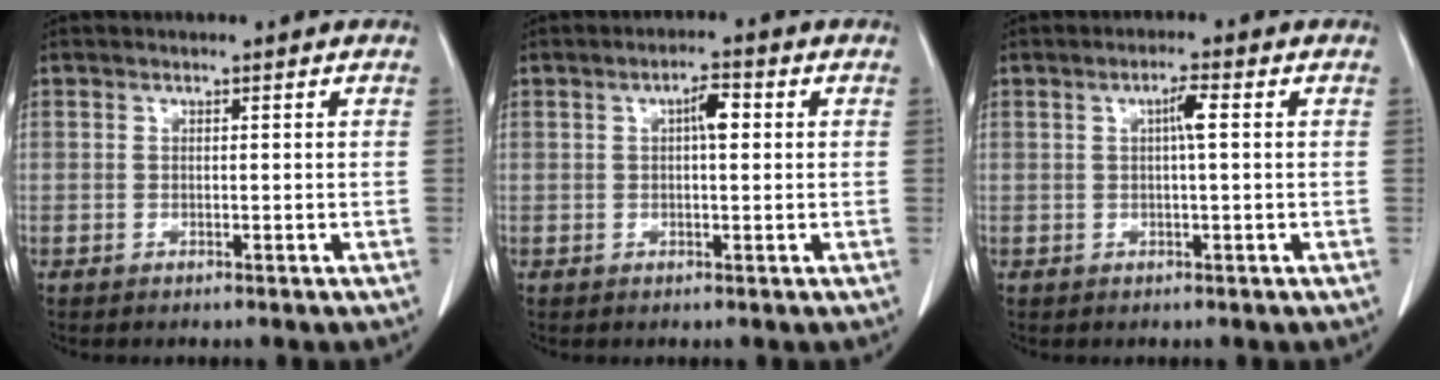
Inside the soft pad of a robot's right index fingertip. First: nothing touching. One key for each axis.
{"total": 3.1, "fx": 0.7, "fy": 0.9, "fz": 3.0, "tx": -0.050, "ty": 0.008, "tz": 0.009}
{"total": 2.6, "fx": 0.5, "fy": 0.2, "fz": 2.5, "tx": -0.043, "ty": 0.005, "tz": 0.007}